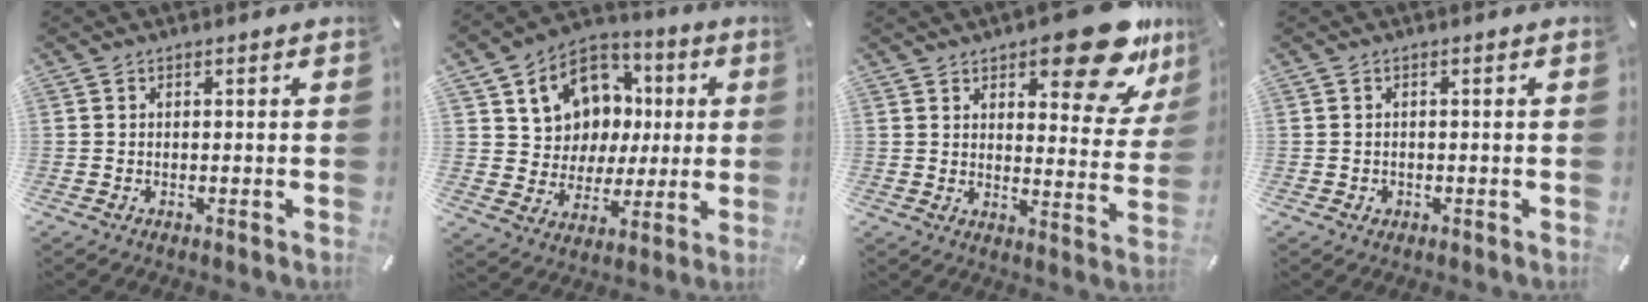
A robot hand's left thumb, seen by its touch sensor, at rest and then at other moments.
{"total": 12.0, "force": [3.2, 11.2, 3.0], "torque": [-0.059, -0.026, 0.072]}
{"total": 17.9, "force": [12.4, 7.0, 10.9], "torque": [-0.132, -0.086, 0.202]}
{"total": 1.0, "force": [-0.2, 0.9, 0.3], "torque": [-0.006, 0.005, -0.006]}